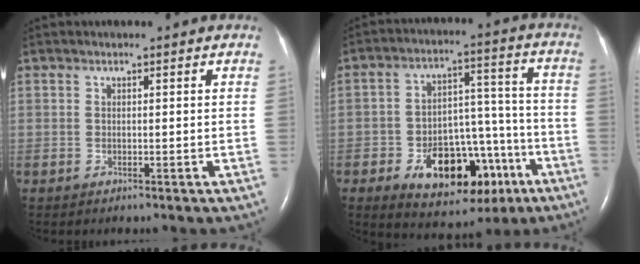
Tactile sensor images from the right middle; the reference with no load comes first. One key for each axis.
{"total": 15.9, "fx": -7.4, "fy": 8.5, "fz": 11.2, "tx": -0.162, "ty": 0.029, "tz": -0.098}